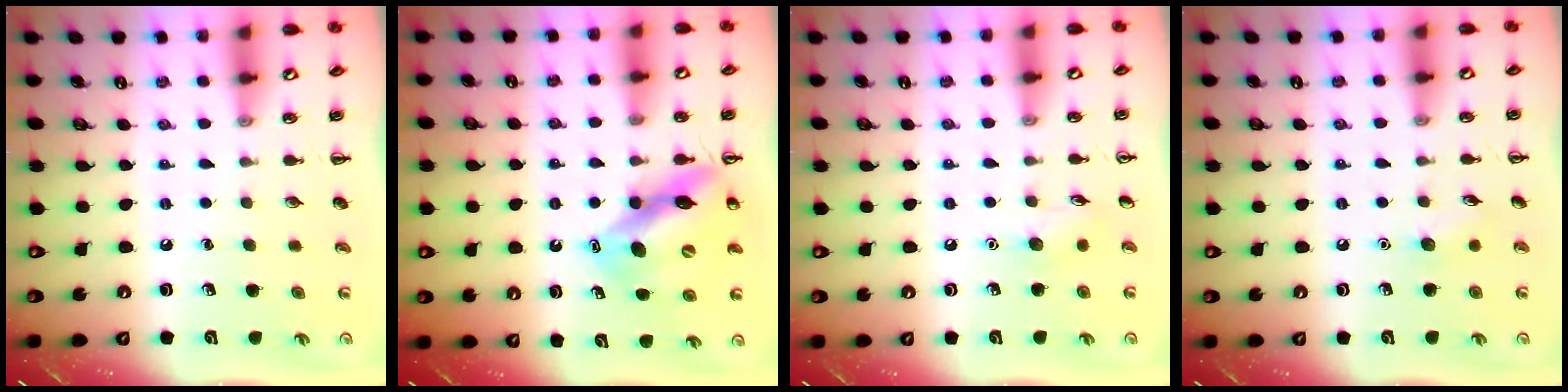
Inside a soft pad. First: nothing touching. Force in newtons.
{"total": 12.9, "press": 12.5, "slide": 3.4}
{"total": 6.2, "press": 6.0, "slide": 1.7}
{"total": 5.0, "press": 4.8, "slide": 1.3}